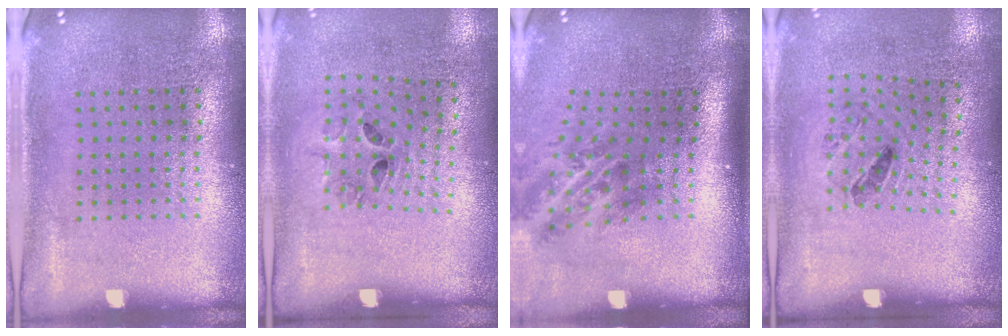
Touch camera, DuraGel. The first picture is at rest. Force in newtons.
{"total": 1.3, "press": 0.7, "slide": 1.2}
{"total": 2.1, "press": 1.3, "slide": 1.7}
{"total": 1.3, "press": 0.7, "slide": 1.1}